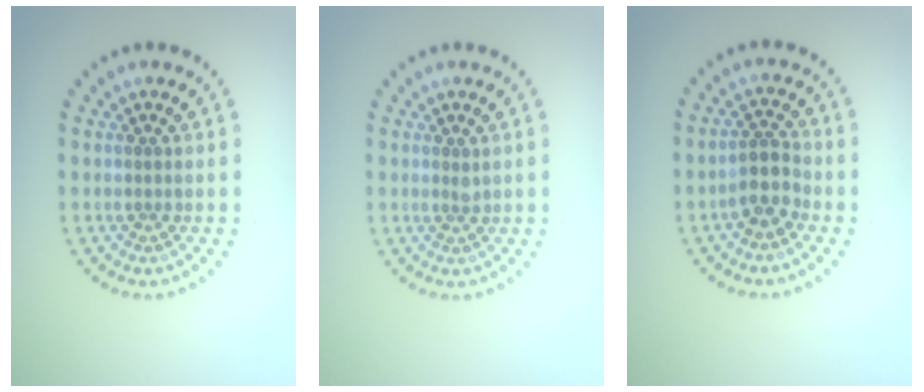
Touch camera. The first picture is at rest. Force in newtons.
{"total": 0.6, "press": 0.5, "slide": 0.2}
{"total": 2.6, "press": 2.4, "slide": 1.1}